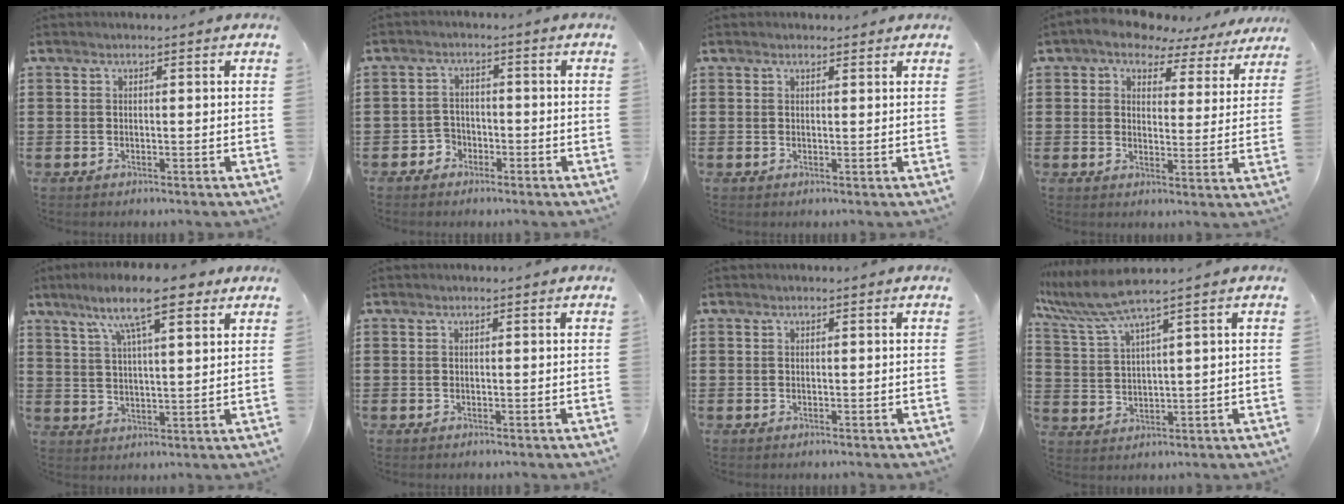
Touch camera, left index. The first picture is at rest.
{"total": 2.4, "force": [-1.8, 1.7, 0.3], "torque": [-0.015, 0.004, -0.039]}
{"total": 0.9, "force": [0.8, 0.3, 0.3], "torque": [-0.007, 0.002, 0.016]}
{"total": 4.8, "force": [4.3, 1.9, 1.2], "torque": [-0.039, -0.022, 0.071]}
{"total": 11.0, "force": [7.2, 2.6, 7.9], "torque": [-0.144, -0.012, 0.121]}
{"total": 0.0}
{"total": 0.0}
{"total": 6.2, "force": [4.6, 0.1, 4.2], "torque": [-0.107, -0.016, 0.076]}